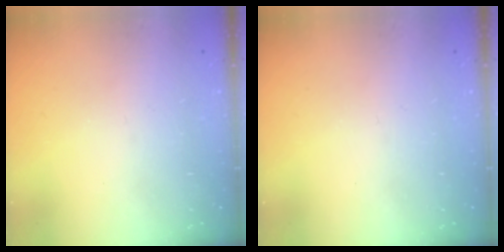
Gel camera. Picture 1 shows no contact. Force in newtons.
{"total": 0.0}